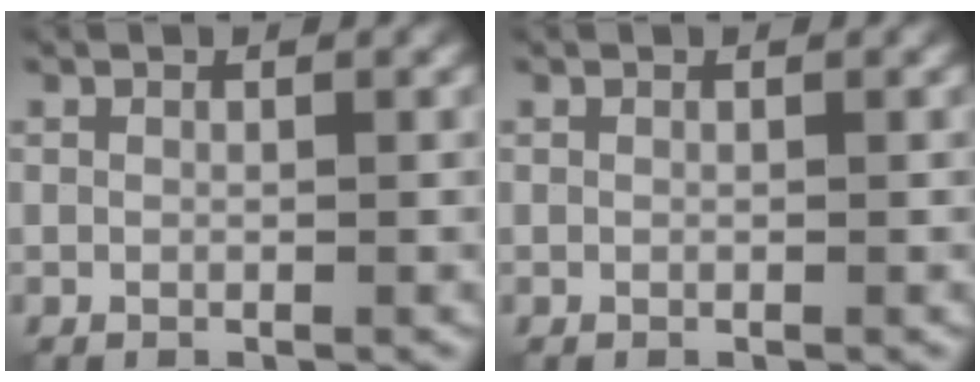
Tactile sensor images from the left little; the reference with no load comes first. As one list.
[{"total": 0.0}]